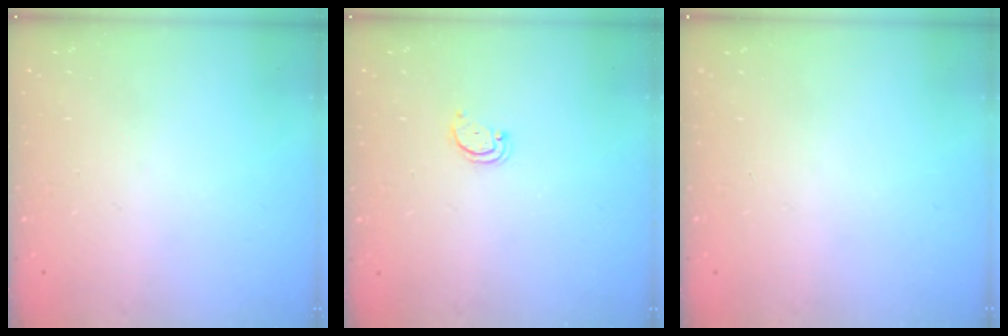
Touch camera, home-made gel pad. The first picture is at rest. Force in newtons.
{"total": 2.2, "press": 2.1, "slide": 0.4}
{"total": 0.0}